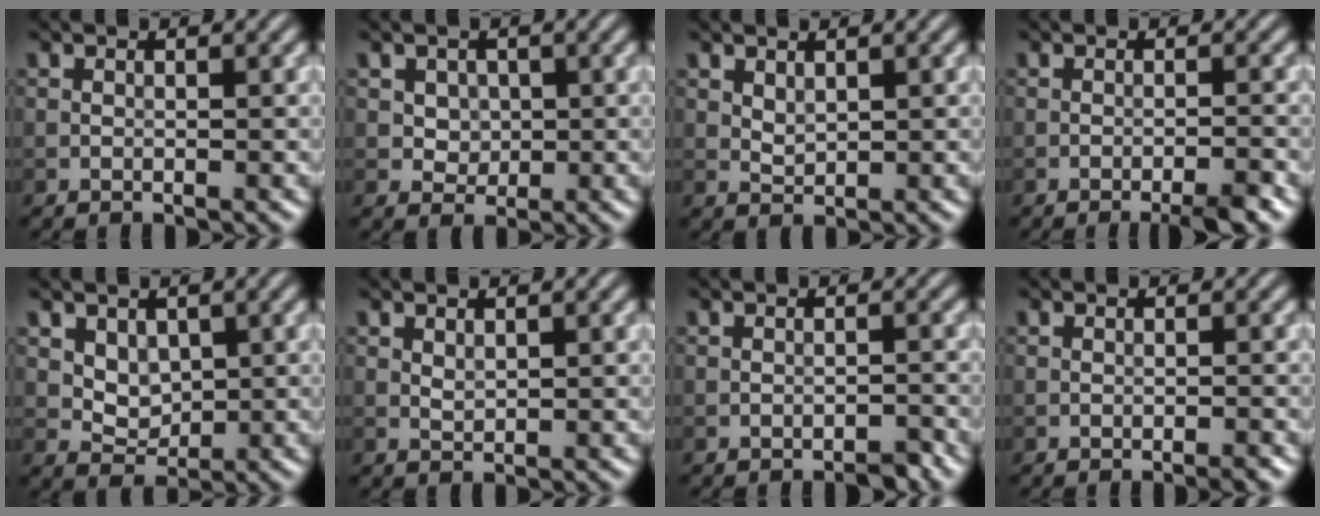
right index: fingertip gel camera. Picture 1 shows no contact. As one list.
[{"total": 2.6, "force": [0.8, 2.1, 1.2], "torque": [-0.025, 0.000, 0.024]}, {"total": 1.2, "force": [0.8, 0.6, 0.6], "torque": [-0.016, -0.002, 0.022]}, {"total": 3.0, "force": [-2.1, 0.3, 2.2], "torque": [-0.029, 0.004, -0.037]}, {"total": 2.6, "force": [1.0, 2.0, 1.4], "torque": [-0.024, -0.016, 0.030]}, {"total": 0.8, "force": [0.5, 0.4, 0.4], "torque": [-0.013, -0.002, 0.012]}, {"total": 1.2, "force": [-1.1, 0.3, 0.5], "torque": [-0.005, 0.004, -0.018]}, {"total": 1.0, "force": [-0.7, 0.0, 0.7], "torque": [-0.008, 0.001, -0.014]}]